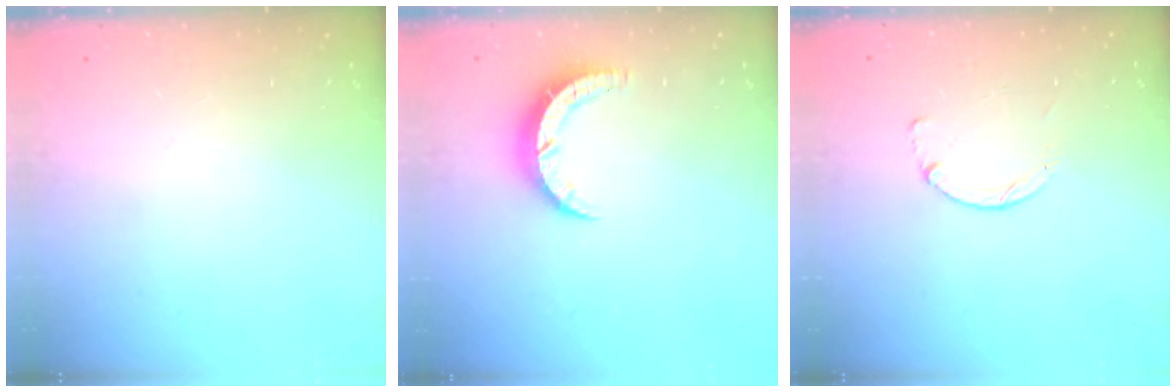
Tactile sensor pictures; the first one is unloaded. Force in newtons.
{"total": 6.0, "press": 6.0, "slide": 0.4}
{"total": 1.8, "press": 1.8, "slide": 0.2}